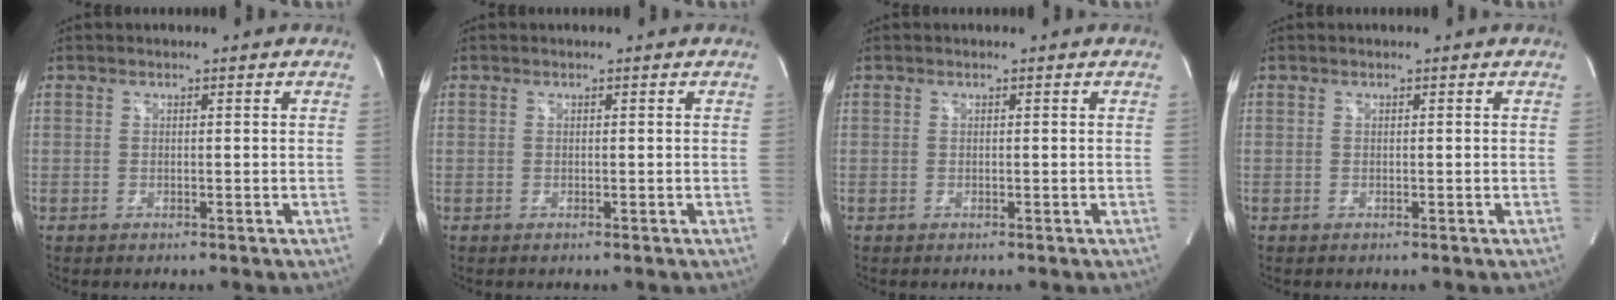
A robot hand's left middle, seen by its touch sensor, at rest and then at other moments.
{"total": 0.0}
{"total": 0.0}
{"total": 0.0}